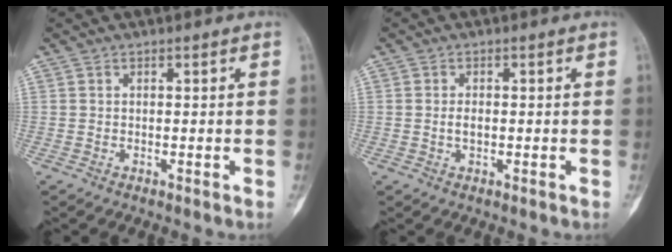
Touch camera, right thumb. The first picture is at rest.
{"total": 1.8, "force": [-0.3, 1.1, 1.4], "torque": [-0.026, 0.003, -0.006]}